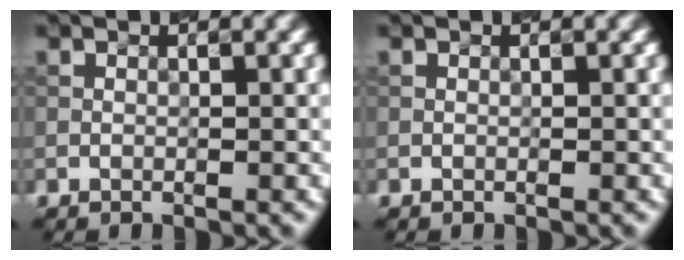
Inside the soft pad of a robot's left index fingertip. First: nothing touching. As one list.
[{"total": 0.0}]